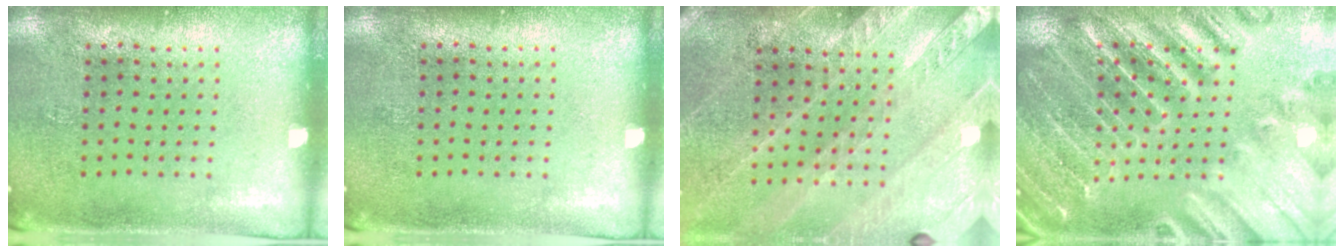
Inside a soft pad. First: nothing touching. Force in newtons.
{"total": 0.0}
{"total": 2.9, "press": 2.6, "slide": 1.4}
{"total": 3.5, "press": 3.4, "slide": 0.8}